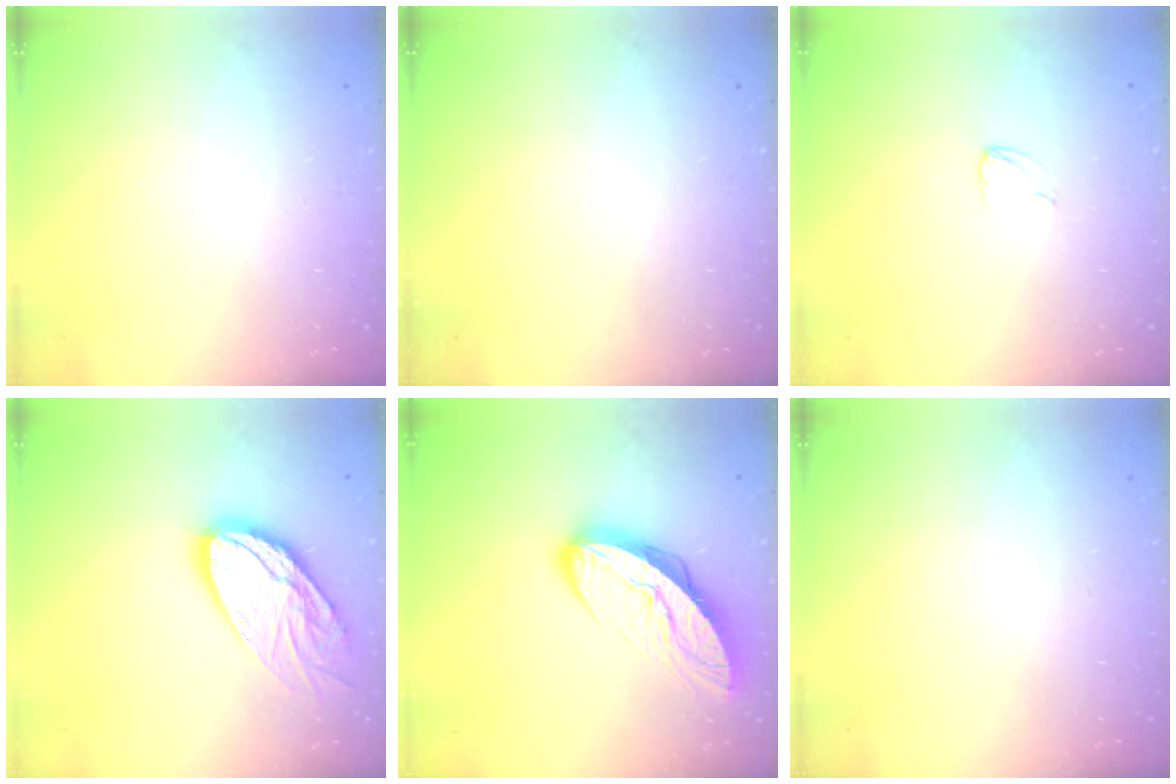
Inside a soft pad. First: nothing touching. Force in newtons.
{"total": 0.0}
{"total": 2.9, "press": 2.9, "slide": 0.3}
{"total": 17.3, "press": 17.2, "slide": 1.6}
{"total": 12.0, "press": 11.9, "slide": 1.1}
{"total": 0.0}